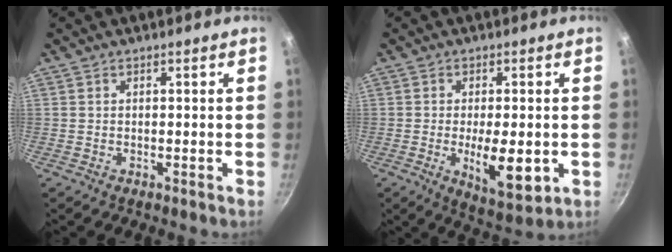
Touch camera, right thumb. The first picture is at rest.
{"total": 9.8, "force": [-1.9, 3.8, 8.8], "torque": [-0.127, -0.018, -0.023]}